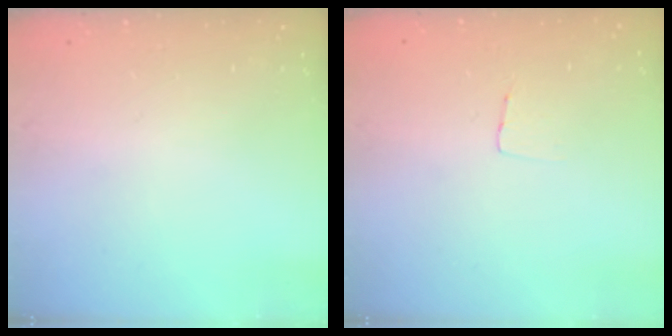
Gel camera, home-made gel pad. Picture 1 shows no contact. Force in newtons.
{"total": 3.2, "press": 3.2, "slide": 0.2}